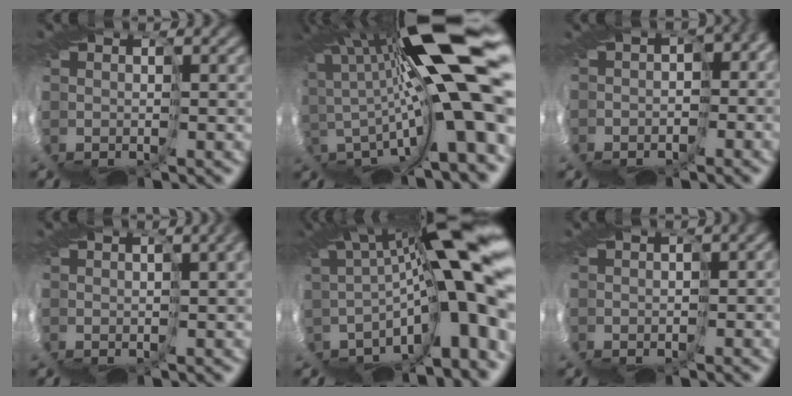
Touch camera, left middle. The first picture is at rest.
{"total": 16.0, "force": [3.2, 2.3, 15.5], "torque": [-0.238, -0.017, 0.054]}
{"total": 4.3, "force": [-2.8, 2.2, 2.3], "torque": [-0.039, -0.011, -0.040]}
{"total": 4.7, "force": [-1.6, 2.2, 3.8], "torque": [-0.058, 0.008, -0.015]}
{"total": 14.6, "force": [-0.9, 2.7, 14.3], "torque": [-0.214, -0.009, -0.012]}
{"total": 3.0, "force": [-2.4, 1.3, 1.3], "torque": [-0.015, 0.002, -0.031]}